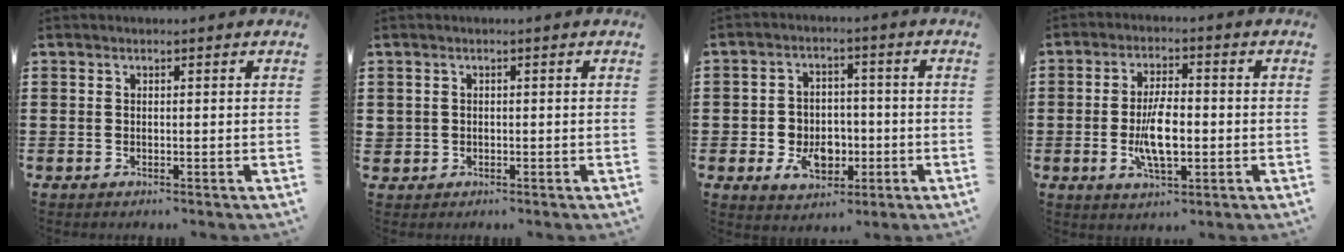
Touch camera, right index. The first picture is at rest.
{"total": 0.8, "force": [0.0, 0.8, 0.1], "torque": [-0.007, 0.002, -0.001]}
{"total": 6.8, "force": [-2.0, 5.2, 3.9], "torque": [-0.072, 0.011, -0.035]}
{"total": 7.7, "force": [-1.2, 3.1, 6.9], "torque": [-0.146, -0.003, -0.027]}